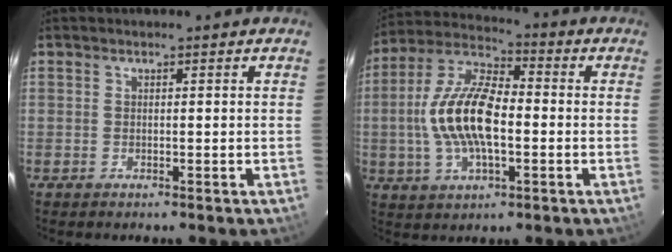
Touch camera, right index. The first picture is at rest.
{"total": 15.2, "force": [-1.6, 6.7, 13.5], "torque": [-0.277, 0.010, -0.034]}